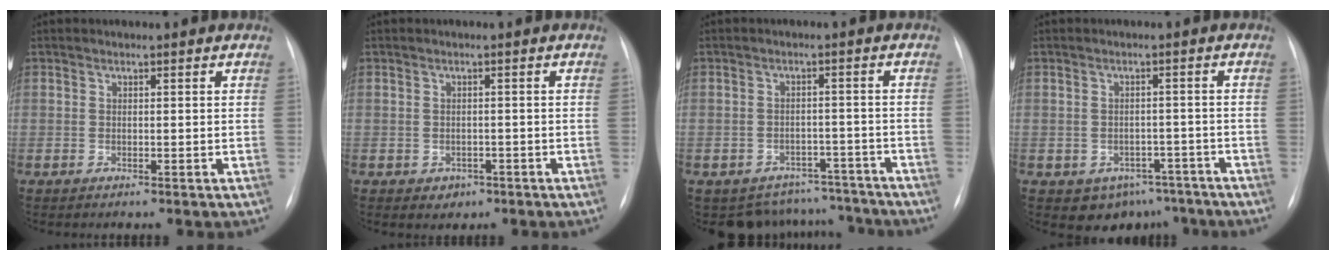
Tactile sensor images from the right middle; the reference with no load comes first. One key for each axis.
{"total": 2.0, "fx": -0.9, "fy": 1.6, "fz": 0.5, "tx": -0.003, "ty": 0.005, "tz": -0.006}
{"total": 10.1, "fx": -9.1, "fy": 4.5, "fz": -0.3, "tx": 0.016, "ty": 0.033, "tz": -0.107}
{"total": 6.3, "fx": -4.2, "fy": 4.4, "fz": 1.5, "tx": -0.002, "ty": 0.019, "tz": -0.049}